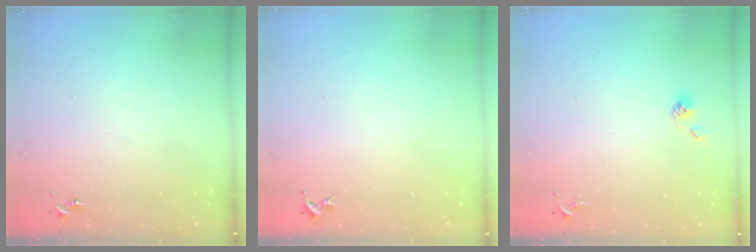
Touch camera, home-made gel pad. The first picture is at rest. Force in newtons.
{"total": 0.0}
{"total": 4.2, "press": 4.0, "slide": 1.1}